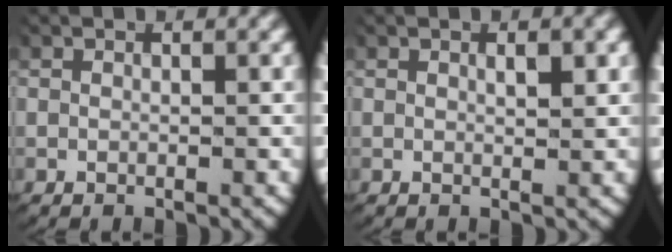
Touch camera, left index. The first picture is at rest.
{"total": 1.2, "force": [0.5, 0.2, 1.1], "torque": [-0.014, -0.004, 0.009]}